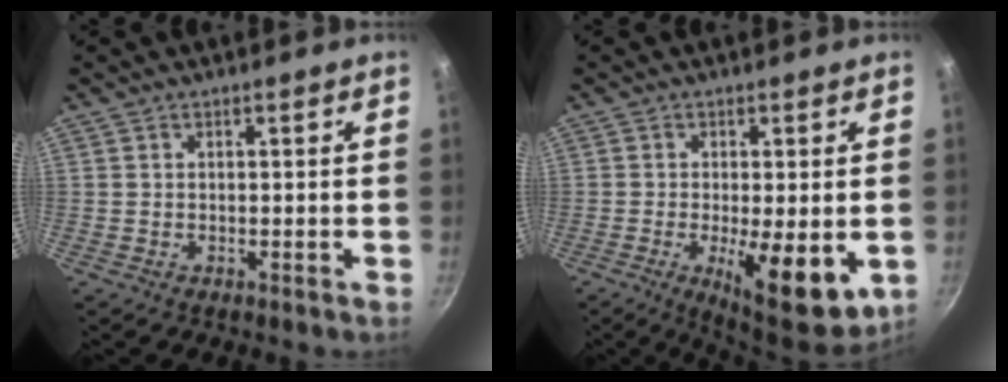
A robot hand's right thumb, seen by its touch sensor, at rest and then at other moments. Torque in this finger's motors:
{"motor_torque": [1.53, 1.50, 0.08, 0.00, 0.35]}